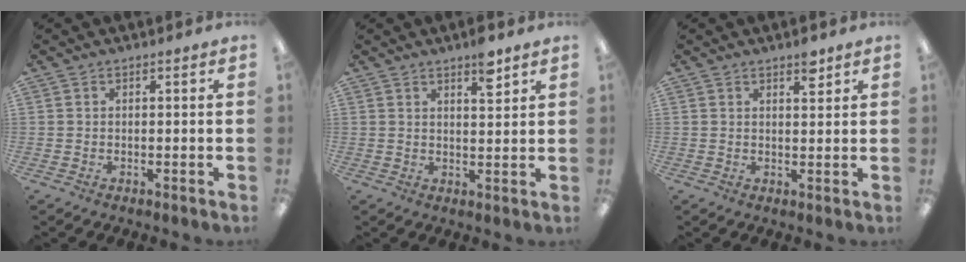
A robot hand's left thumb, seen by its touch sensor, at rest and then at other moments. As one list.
[{"total": 5.4, "force": [3.8, 1.7, 3.5], "torque": [-0.038, -0.020, 0.057]}, {"total": 3.7, "force": [2.6, 1.5, 2.2], "torque": [-0.017, -0.013, 0.040]}]